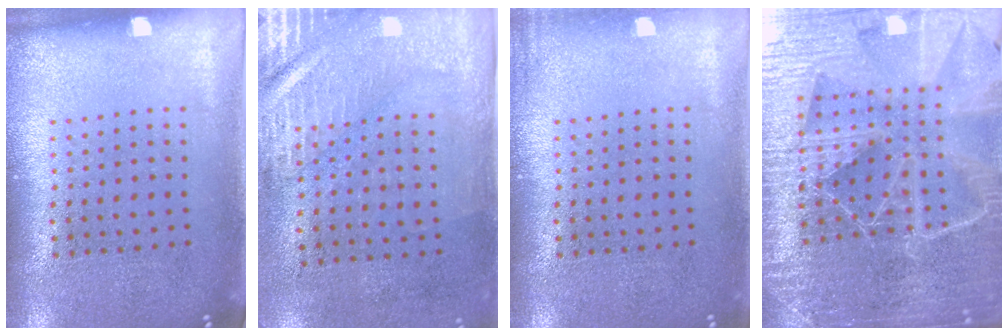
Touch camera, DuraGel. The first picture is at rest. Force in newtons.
{"total": 2.9, "press": 2.5, "slide": 1.5}
{"total": 0.8, "press": 0.7, "slide": 0.1}
{"total": 6.5, "press": 5.5, "slide": 3.3}